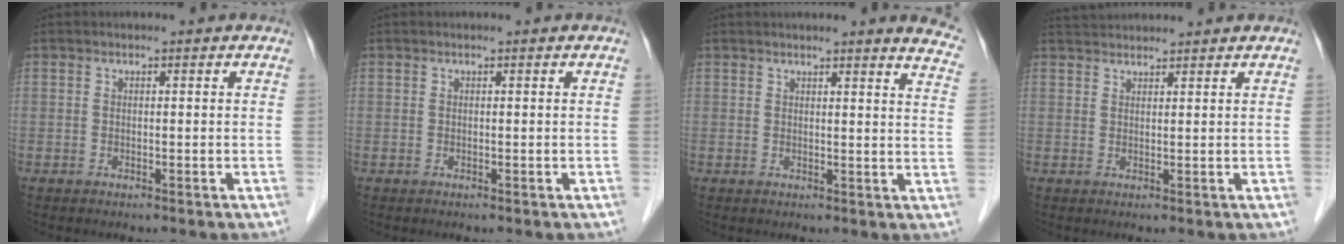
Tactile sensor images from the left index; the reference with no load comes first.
{"total": 0.0}
{"total": 9.1, "force": [8.3, 0.2, 3.7], "torque": [-0.024, -0.045, 0.060]}
{"total": 4.5, "force": [4.4, 0.1, 0.9], "torque": [-0.017, 0.036, 0.075]}